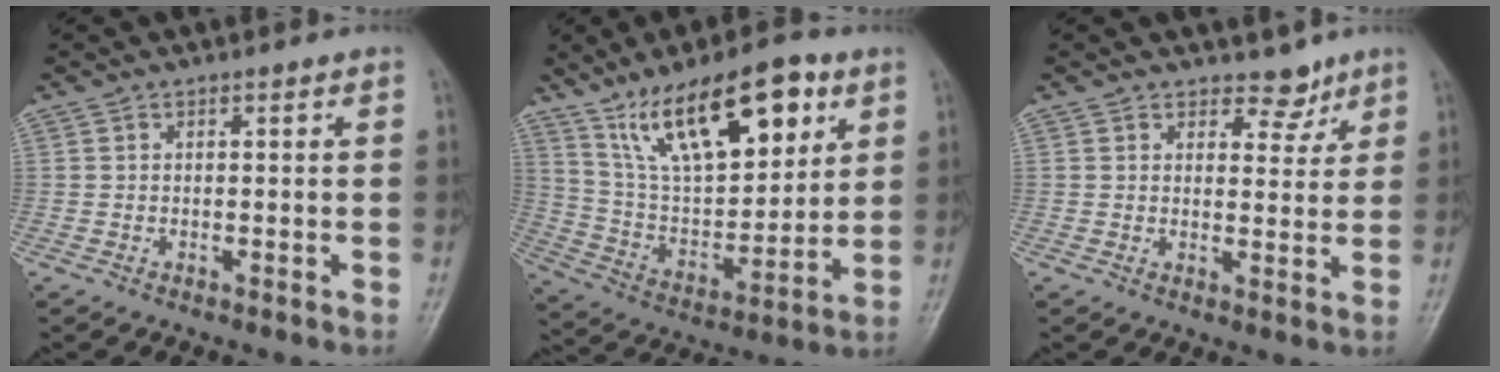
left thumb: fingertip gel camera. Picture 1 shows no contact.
{"total": 21.3, "force": [11.6, 9.1, 15.5], "torque": [-0.212, -0.039, 0.213]}
{"total": 4.2, "force": [3.3, 2.4, 1.1], "torque": [0.016, -0.022, 0.047]}